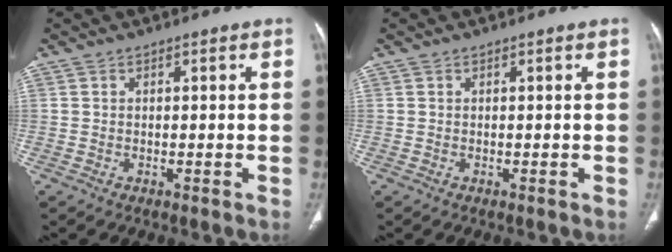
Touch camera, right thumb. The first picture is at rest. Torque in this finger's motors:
{"motor_torque": [0.09, 0.09, 0.07, -0.07, 0.04]}